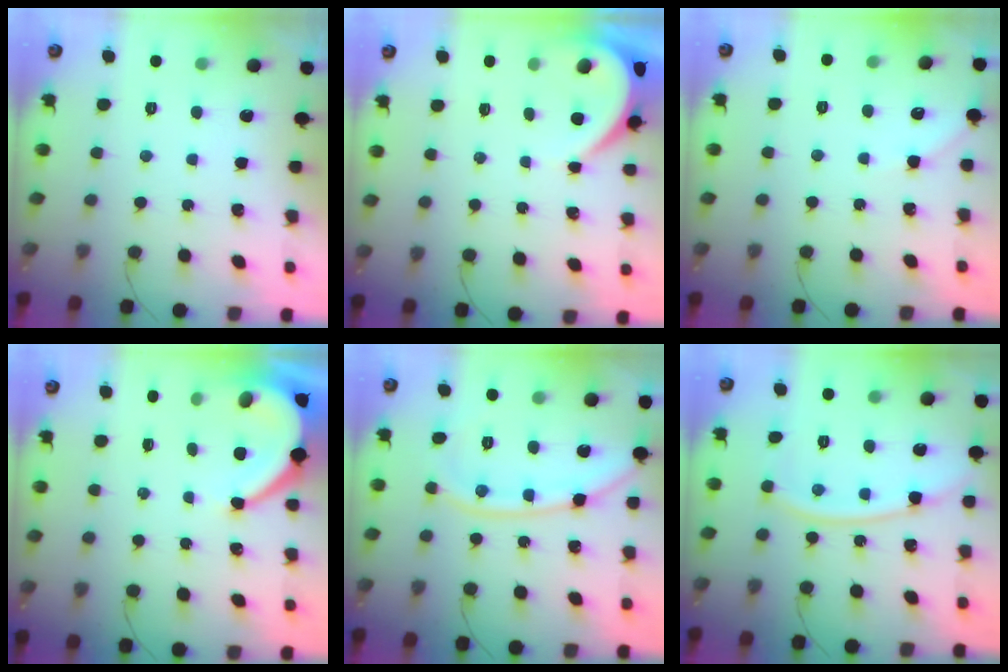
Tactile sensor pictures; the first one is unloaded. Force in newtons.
{"total": 3.9, "press": 3.9, "slide": 0.6}
{"total": 2.9, "press": 2.8, "slide": 0.4}
{"total": 6.6, "press": 6.6, "slide": 0.6}
{"total": 11.3, "press": 11.2, "slide": 1.2}
{"total": 11.9, "press": 11.8, "slide": 1.3}